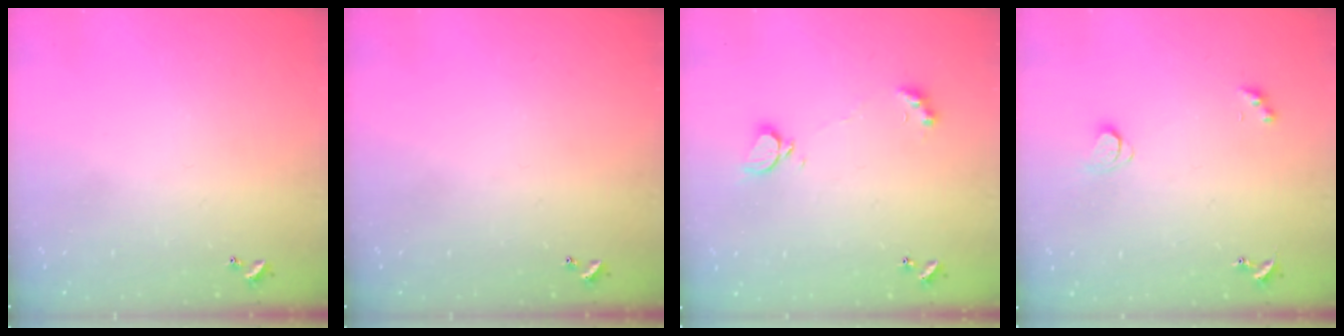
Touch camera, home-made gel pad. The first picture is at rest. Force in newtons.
{"total": 0.0}
{"total": 2.5, "press": 2.4, "slide": 0.5}
{"total": 1.7, "press": 1.7, "slide": 0.3}